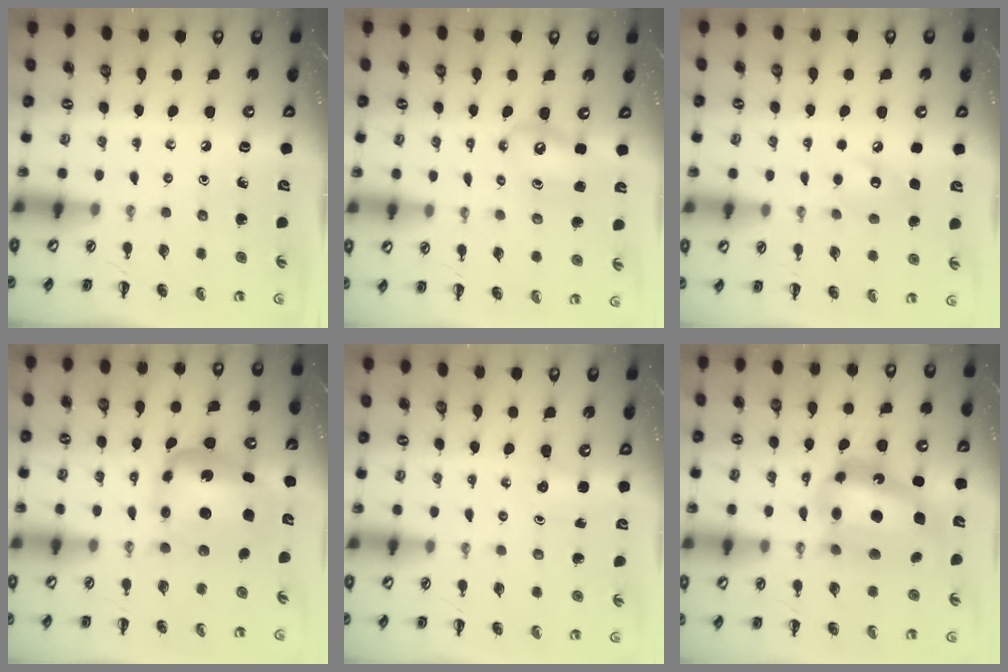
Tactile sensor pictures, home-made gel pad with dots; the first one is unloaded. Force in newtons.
{"total": 9.4, "press": 9.1, "slide": 2.4}
{"total": 7.5, "press": 7.4, "slide": 1.3}
{"total": 7.0, "press": 6.7, "slide": 2.2}
{"total": 2.6, "press": 2.5, "slide": 0.7}
{"total": 16.6, "press": 16.0, "slide": 4.2}